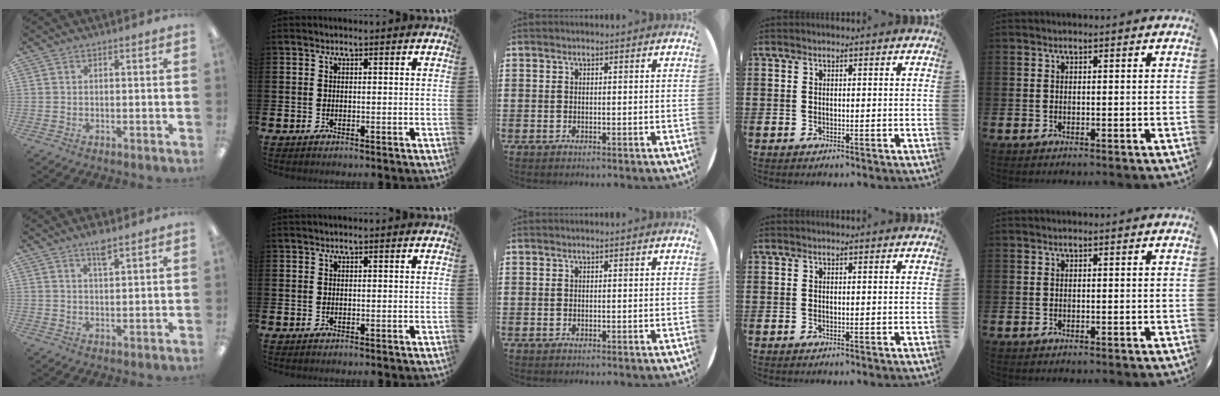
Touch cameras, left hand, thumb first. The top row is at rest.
{"thumb": {"total": 4.0, "force": [3.0, 0.9, 2.5], "torque": [-0.041, -0.009, 0.049]}}